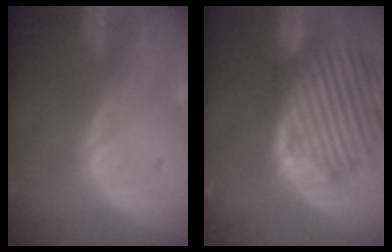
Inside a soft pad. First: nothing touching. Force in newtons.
{"total": 13.3, "press": 11.6, "slide": 6.4}